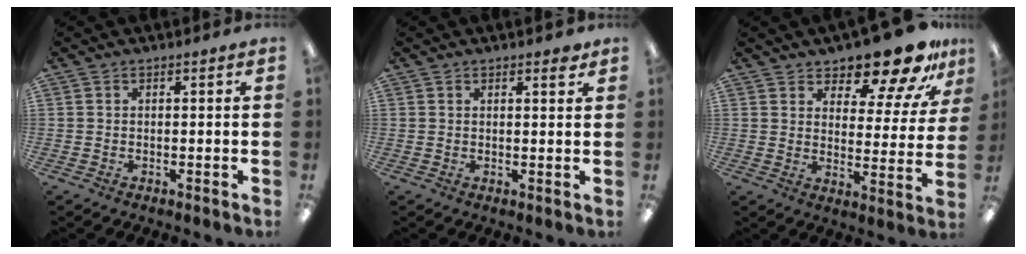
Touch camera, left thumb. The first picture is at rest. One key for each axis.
{"total": 1.9, "fx": 1.5, "fy": 0.6, "fz": 0.9, "tx": -0.004, "ty": -0.006, "tz": 0.024}
{"total": 14.7, "fx": 12.4, "fy": 4.8, "fz": 6.1, "tx": -0.089, "ty": -0.098, "tz": 0.212}